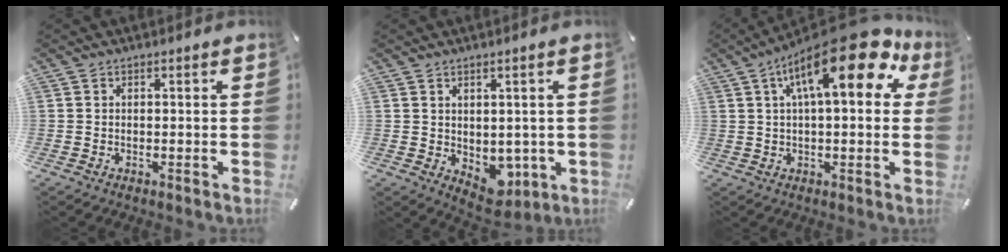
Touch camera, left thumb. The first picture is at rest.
{"total": 5.4, "force": [-0.5, 4.4, 3.2], "torque": [-0.019, 0.001, -0.003]}
{"total": 20.8, "force": [8.5, 7.6, 17.4], "torque": [-0.275, -0.043, 0.126]}